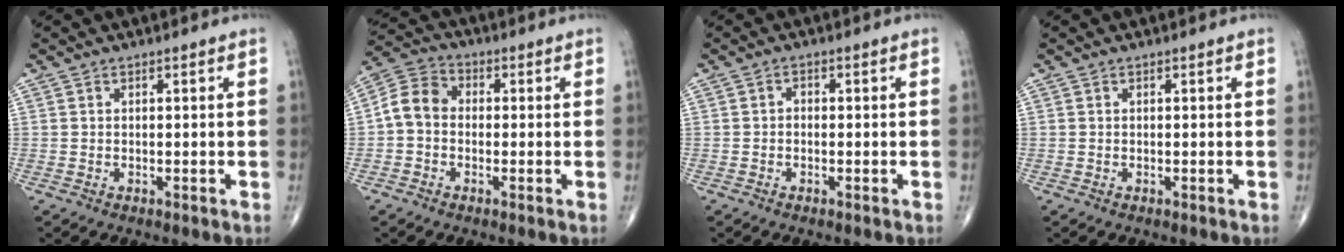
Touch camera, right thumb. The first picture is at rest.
{"total": 6.9, "force": [-0.6, 5.4, 4.1], "torque": [-0.063, 0.023, -0.030]}
{"total": 1.0, "force": [-0.3, 0.8, 0.6], "torque": [-0.001, 0.004, -0.011]}
{"total": 0.0}